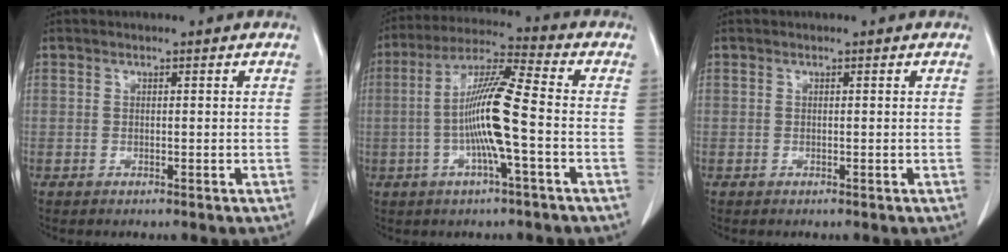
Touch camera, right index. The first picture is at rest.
{"total": 11.2, "force": [-1.7, 0.1, 11.0], "torque": [-0.210, 0.009, -0.039]}
{"total": 0.0}